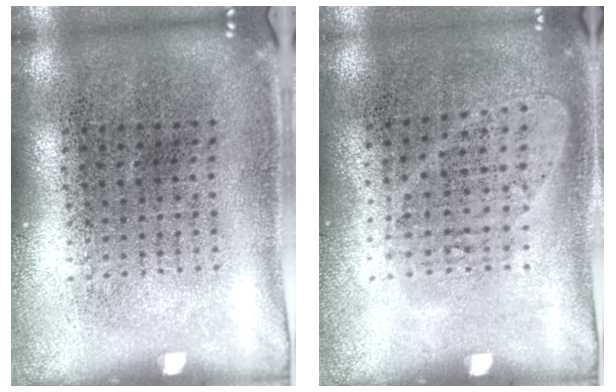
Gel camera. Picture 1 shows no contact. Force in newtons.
{"total": 0.9, "press": 0.8, "slide": 0.4}